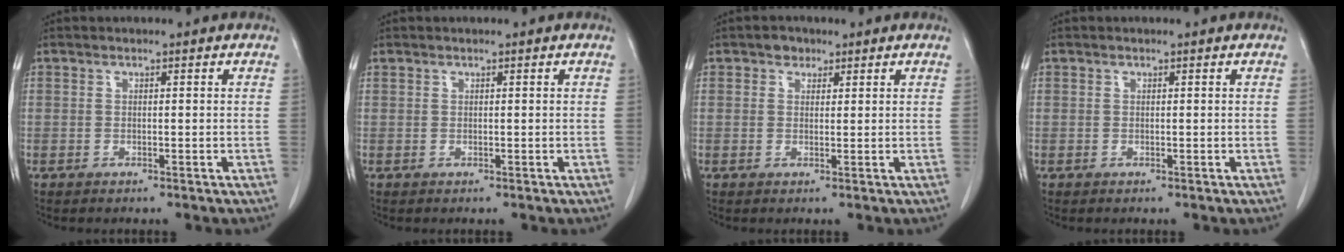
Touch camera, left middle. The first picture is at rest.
{"total": 0.0}
{"total": 1.9, "force": [1.1, 1.4, 0.5], "torque": [-0.007, 0.002, 0.015]}
{"total": 0.0}